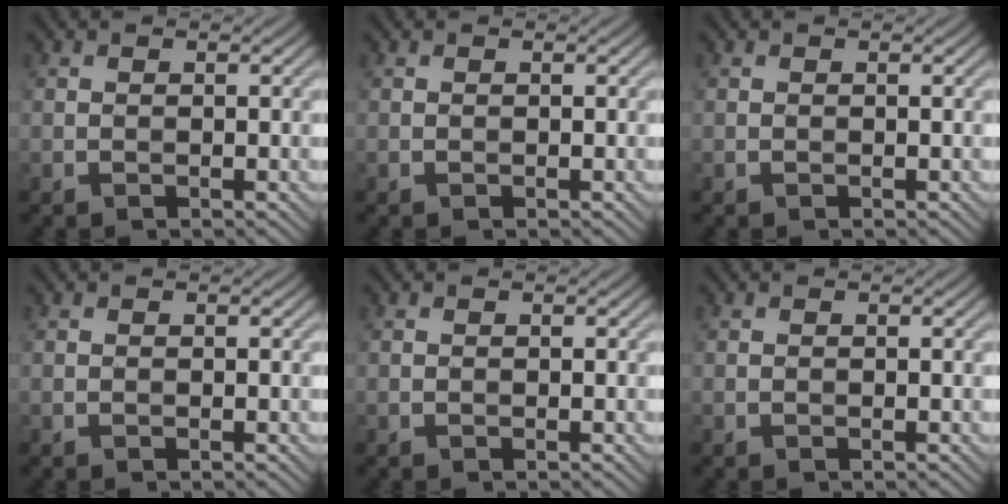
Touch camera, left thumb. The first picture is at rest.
{"total": 0.0}
{"total": 0.0}
{"total": 0.0}
{"total": 0.0}
{"total": 0.0}